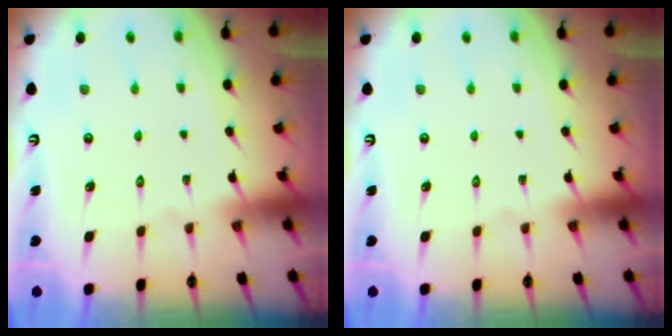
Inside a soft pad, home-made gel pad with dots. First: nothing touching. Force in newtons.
{"total": 0.0}